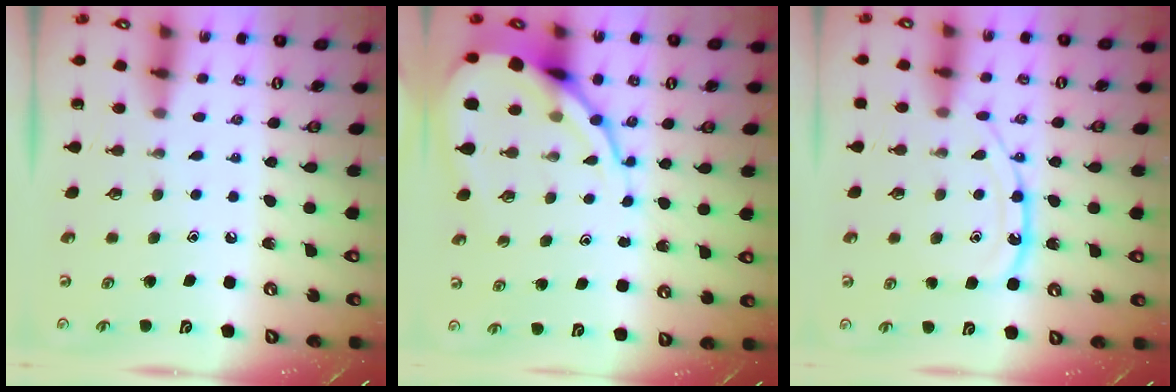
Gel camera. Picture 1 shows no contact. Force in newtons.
{"total": 12.8, "press": 12.7, "slide": 1.4}
{"total": 13.4, "press": 13.3, "slide": 1.1}